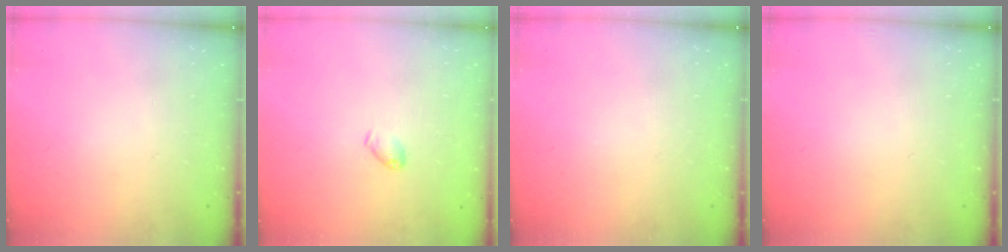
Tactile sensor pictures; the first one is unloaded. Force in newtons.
{"total": 3.2, "press": 3.2, "slide": 0.5}
{"total": 0.0}
{"total": 0.0}